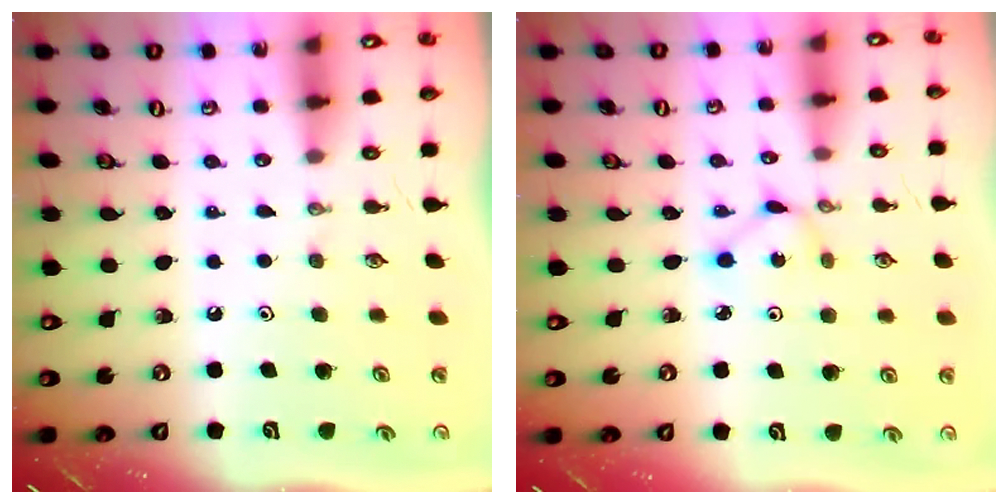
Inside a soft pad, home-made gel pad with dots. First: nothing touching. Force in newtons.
{"total": 1.6, "press": 1.6, "slide": 0.2}